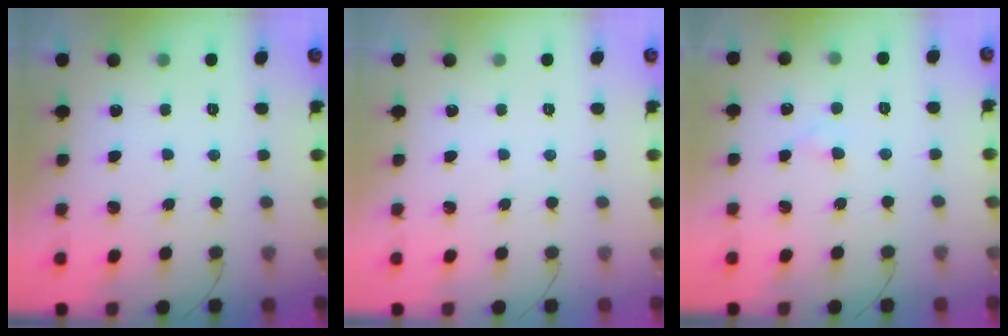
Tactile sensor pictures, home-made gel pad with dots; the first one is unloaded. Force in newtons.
{"total": 0.0}
{"total": 1.6, "press": 1.4, "slide": 0.9}